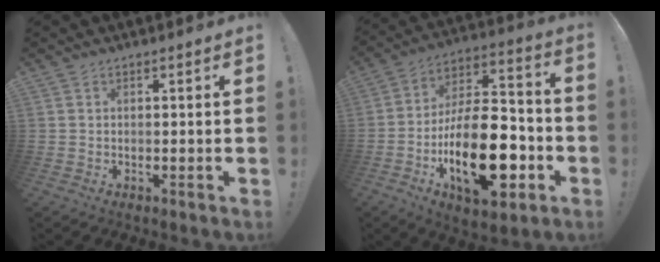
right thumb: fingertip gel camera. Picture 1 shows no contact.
{"total": 26.4, "force": [-8.6, 12.4, 21.7], "torque": [-0.382, 0.054, -0.131]}